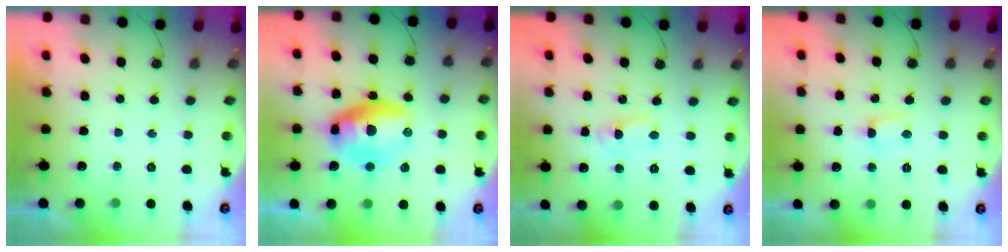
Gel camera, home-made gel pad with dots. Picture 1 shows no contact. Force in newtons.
{"total": 12.3, "press": 12.1, "slide": 1.8}
{"total": 1.8, "press": 1.8, "slide": 0.3}
{"total": 3.7, "press": 3.7, "slide": 0.4}